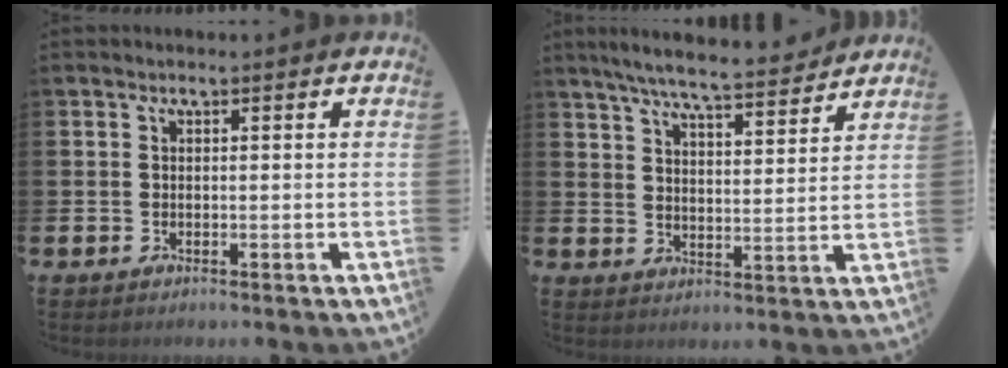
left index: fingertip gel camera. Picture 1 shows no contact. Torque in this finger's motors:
{"motor_torque": [0.97, -0.94, 0.65, 0.19]}